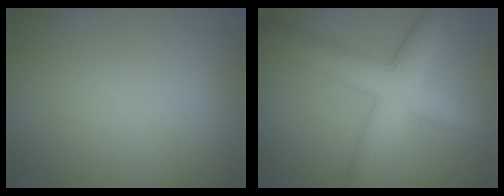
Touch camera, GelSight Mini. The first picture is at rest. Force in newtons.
{"total": 6.1, "press": 6.1, "slide": 0.2}